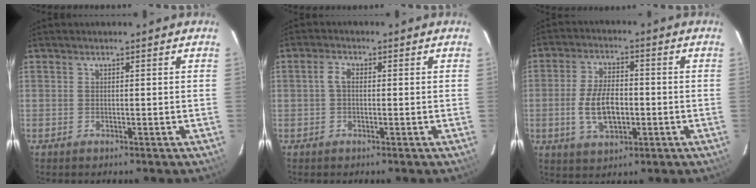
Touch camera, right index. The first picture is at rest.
{"total": 2.2, "force": [0.1, 1.4, 1.7], "torque": [-0.035, 0.009, -0.001]}
{"total": 9.1, "force": [-1.8, 4.7, 7.7], "torque": [-0.156, 0.000, -0.027]}